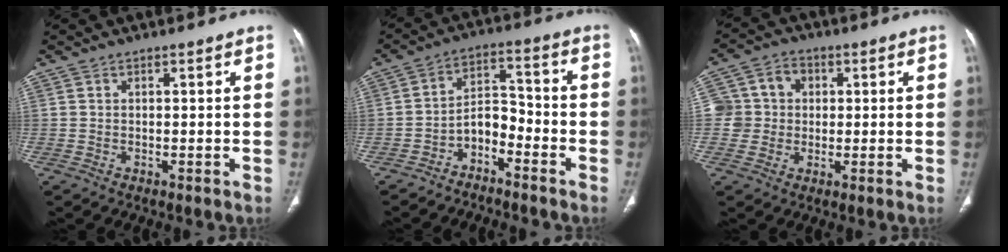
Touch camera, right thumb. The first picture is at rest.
{"total": 6.3, "force": [-4.3, 3.3, 3.2], "torque": [-0.041, 0.067, -0.081]}
{"total": 7.9, "force": [0.7, 7.5, 2.2], "torque": [-0.012, 0.017, 0.007]}